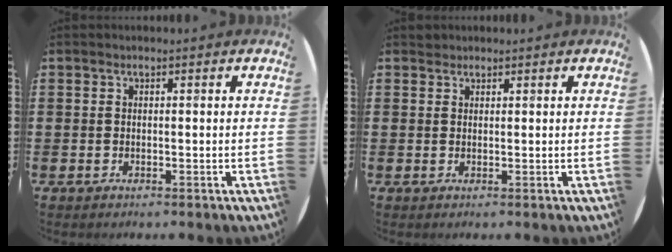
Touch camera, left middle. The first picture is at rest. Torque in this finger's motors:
{"motor_torque": [0.13, -0.11, -0.02, 0.00]}